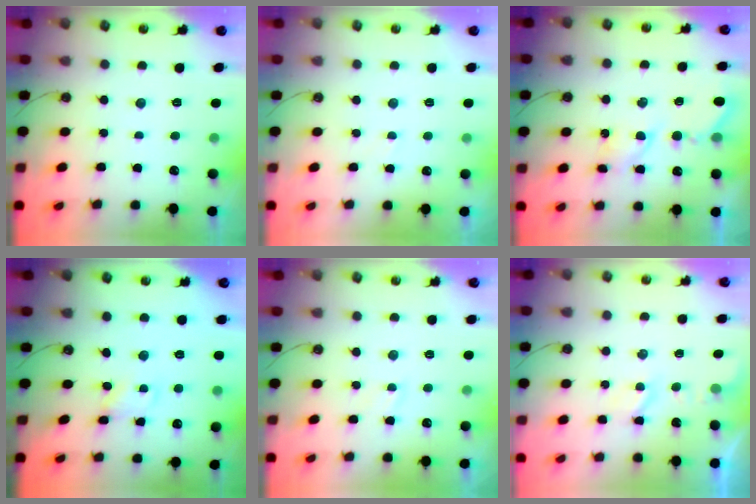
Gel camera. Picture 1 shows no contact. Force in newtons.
{"total": 1.9, "press": 1.9, "slide": 0.3}
{"total": 7.0, "press": 7.0, "slide": 0.4}
{"total": 1.2, "press": 1.1, "slide": 0.2}
{"total": 4.2, "press": 4.2, "slide": 0.5}
{"total": 2.7, "press": 2.7, "slide": 0.5}